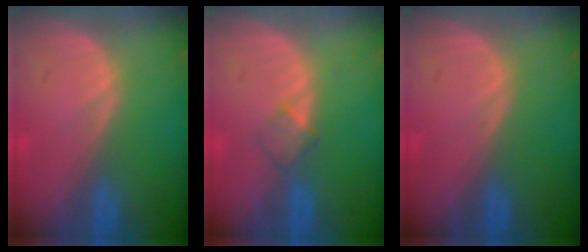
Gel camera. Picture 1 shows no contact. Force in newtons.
{"total": 2.0, "press": 2.0, "slide": 0.2}
{"total": 0.0}